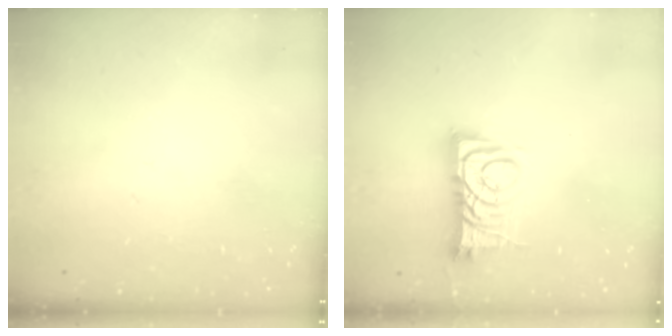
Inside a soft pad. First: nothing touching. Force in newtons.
{"total": 10.3, "press": 10.3, "slide": 0.6}